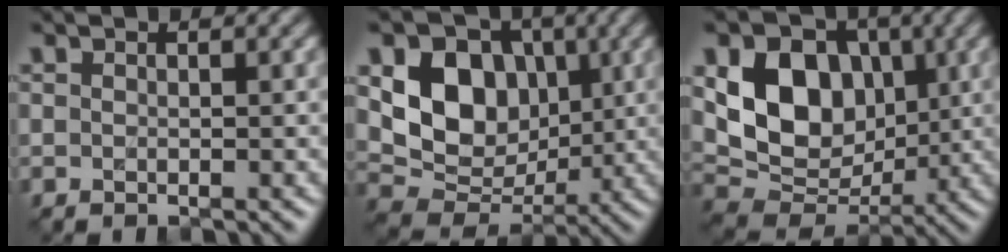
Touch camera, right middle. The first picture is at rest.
{"total": 8.6, "force": [1.6, 6.7, 5.1], "torque": [-0.089, -0.009, 0.025]}
{"total": 9.4, "force": [1.6, 7.1, 5.9], "torque": [-0.106, -0.011, 0.026]}